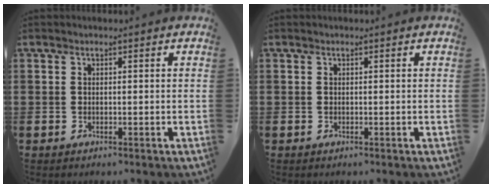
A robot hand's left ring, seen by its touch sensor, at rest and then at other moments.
{"total": 0.0}